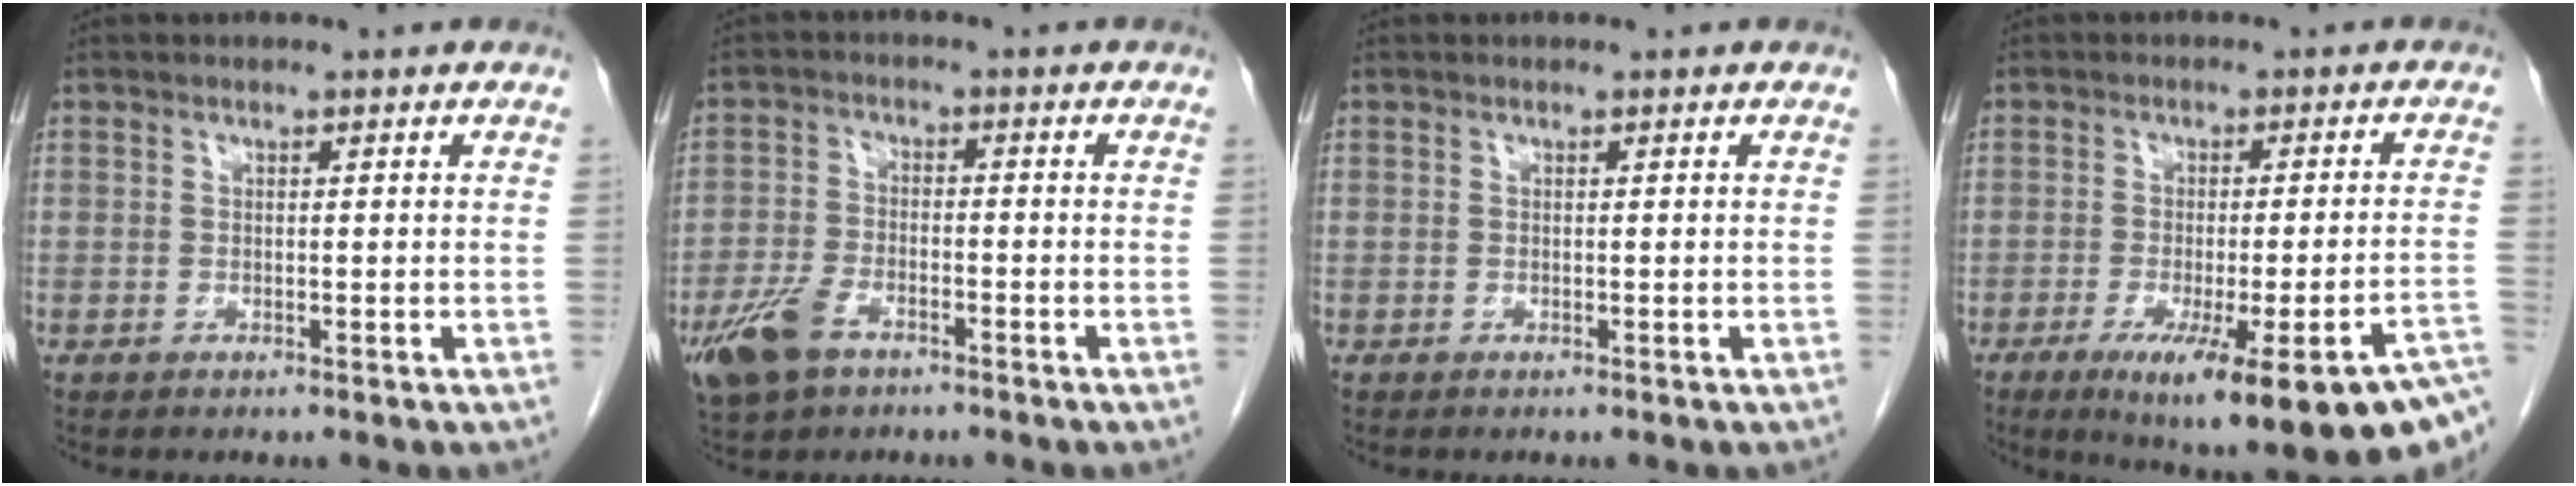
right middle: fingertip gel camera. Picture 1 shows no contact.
{"total": 7.4, "force": [-4.5, 3.7, 4.5], "torque": [-0.105, -0.003, -0.081]}
{"total": 0.0}
{"total": 21.5, "force": [-15.0, 1.8, 15.3], "torque": [-0.136, -0.020, -0.194]}